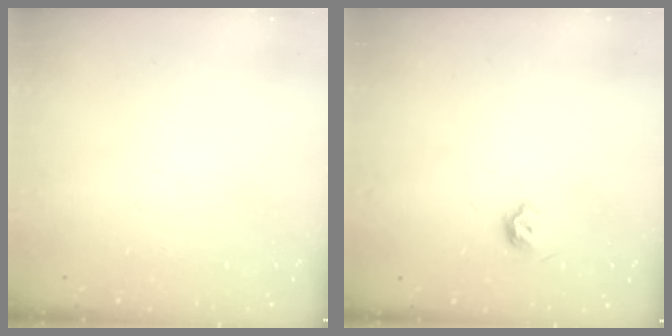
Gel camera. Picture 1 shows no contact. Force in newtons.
{"total": 4.0, "press": 3.9, "slide": 0.7}